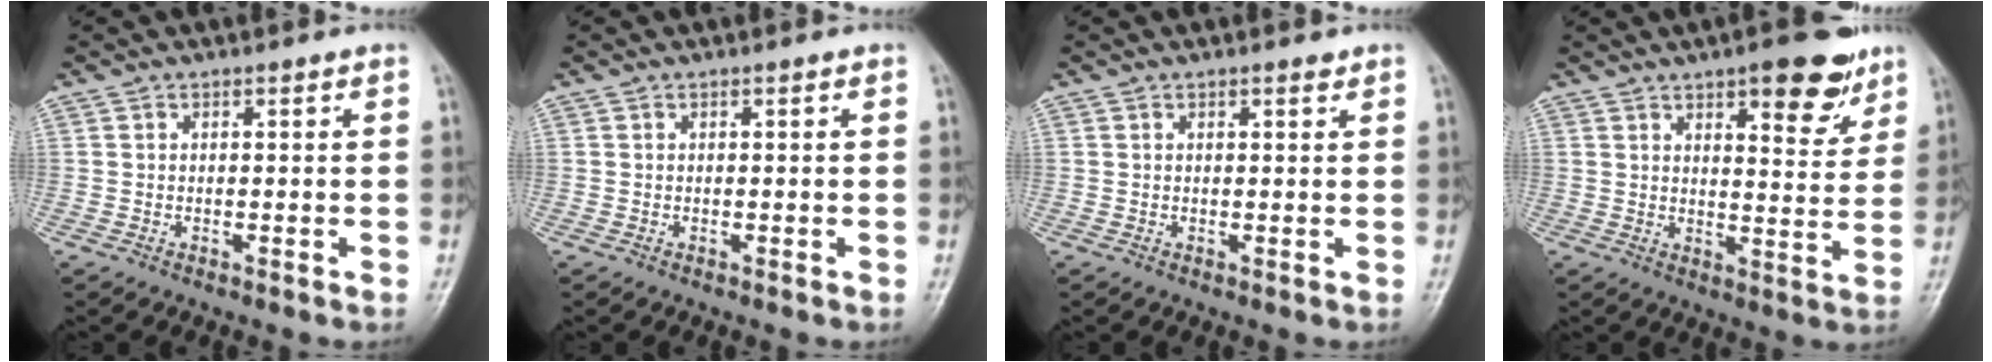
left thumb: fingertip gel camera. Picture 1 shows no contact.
{"total": 0.0}
{"total": 0.9, "force": [0.7, 0.3, 0.5], "torque": [-0.009, -0.004, 0.010]}
{"total": 11.3, "force": [7.0, 4.1, 7.9], "torque": [-0.072, -0.037, 0.093]}